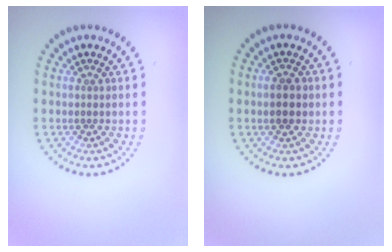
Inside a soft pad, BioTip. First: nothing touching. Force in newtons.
{"total": 2.1, "press": 2.1, "slide": 0.1}